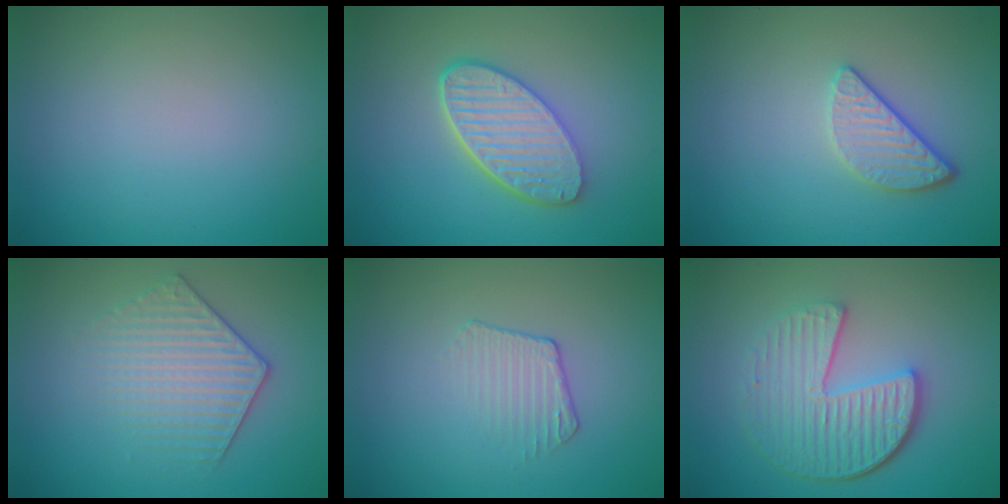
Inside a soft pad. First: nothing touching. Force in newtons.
{"total": 5.6, "press": 4.4, "slide": 3.4}
{"total": 2.6, "press": 2.3, "slide": 1.3}
{"total": 3.7, "press": 3.5, "slide": 1.2}
{"total": 1.8, "press": 0.9, "slide": 1.5}
{"total": 5.6, "press": 4.2, "slide": 3.8}